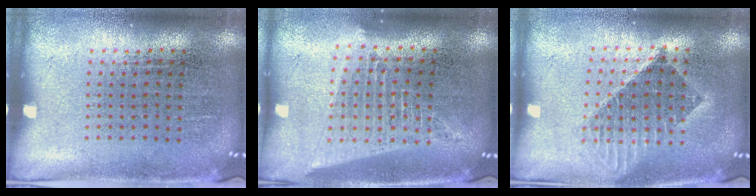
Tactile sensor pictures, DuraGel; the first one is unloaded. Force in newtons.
{"total": 1.8, "press": 1.6, "slide": 0.8}
{"total": 1.5, "press": 1.3, "slide": 0.8}